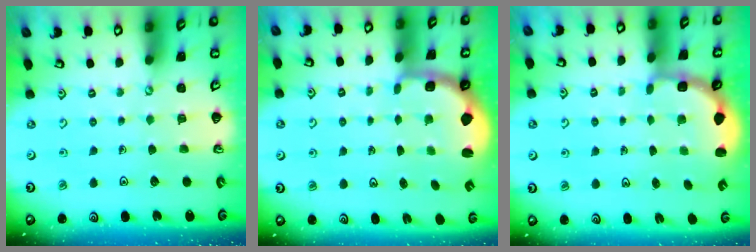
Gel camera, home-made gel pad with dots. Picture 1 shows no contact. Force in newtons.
{"total": 2.1, "press": 1.3, "slide": 1.6}
{"total": 2.9, "press": 2.5, "slide": 1.4}